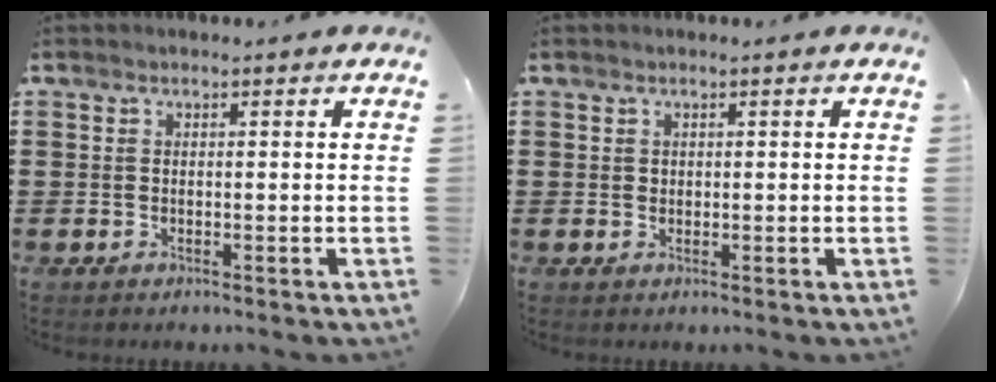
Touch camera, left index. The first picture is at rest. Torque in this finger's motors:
{"motor_torque": [0.01, 0.00, 0.02, 0.00]}